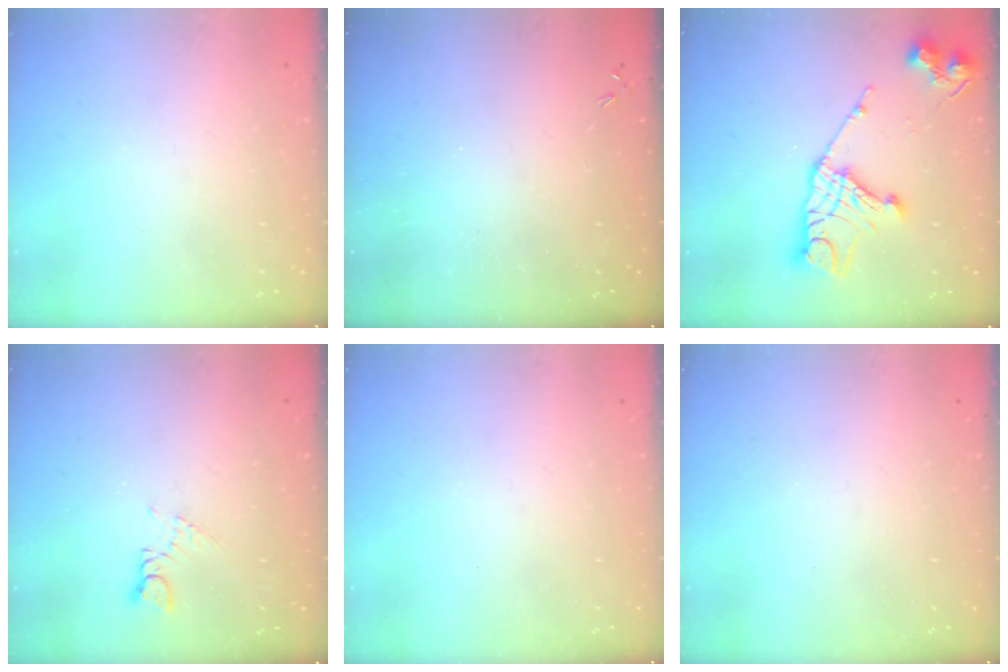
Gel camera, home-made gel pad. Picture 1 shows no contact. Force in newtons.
{"total": 0.0}
{"total": 15.9, "press": 15.9, "slide": 1.7}
{"total": 1.4, "press": 1.4, "slide": 0.2}
{"total": 0.0}
{"total": 0.0}